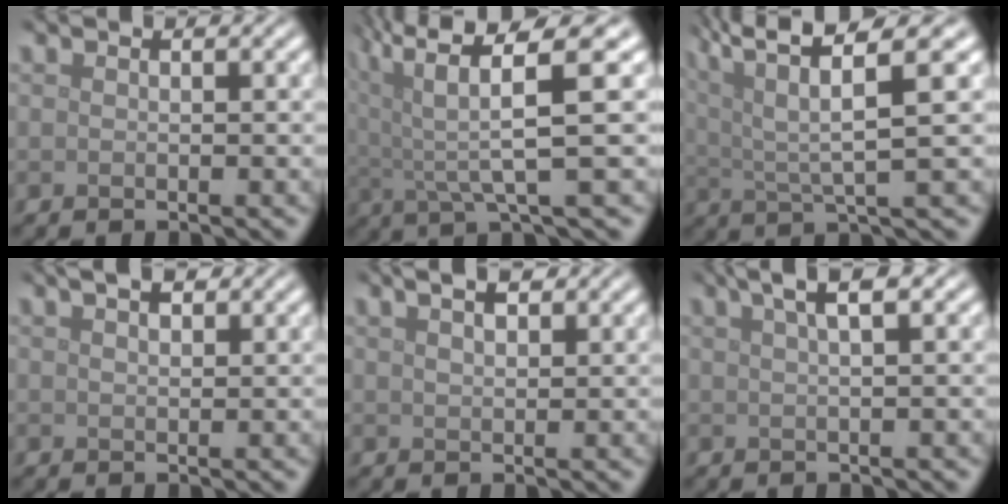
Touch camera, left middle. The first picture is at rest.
{"total": 7.8, "force": [3.2, 1.3, 6.9], "torque": [-0.119, 0.013, 0.053]}
{"total": 8.3, "force": [3.7, 1.9, 7.2], "torque": [-0.124, 0.021, 0.069]}
{"total": 2.4, "force": [1.7, 1.0, 1.4], "torque": [-0.015, 0.004, 0.016]}
{"total": 3.1, "force": [2.1, 1.3, 2.0], "torque": [-0.023, 0.013, 0.018]}
{"total": 3.9, "force": [2.2, 1.1, 3.0], "torque": [-0.025, 0.010, 0.020]}